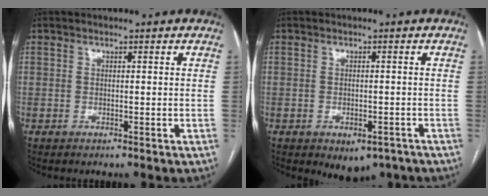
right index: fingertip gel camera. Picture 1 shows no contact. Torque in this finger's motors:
{"motor_torque": [0.83, -0.45, 0.17, 0.03]}